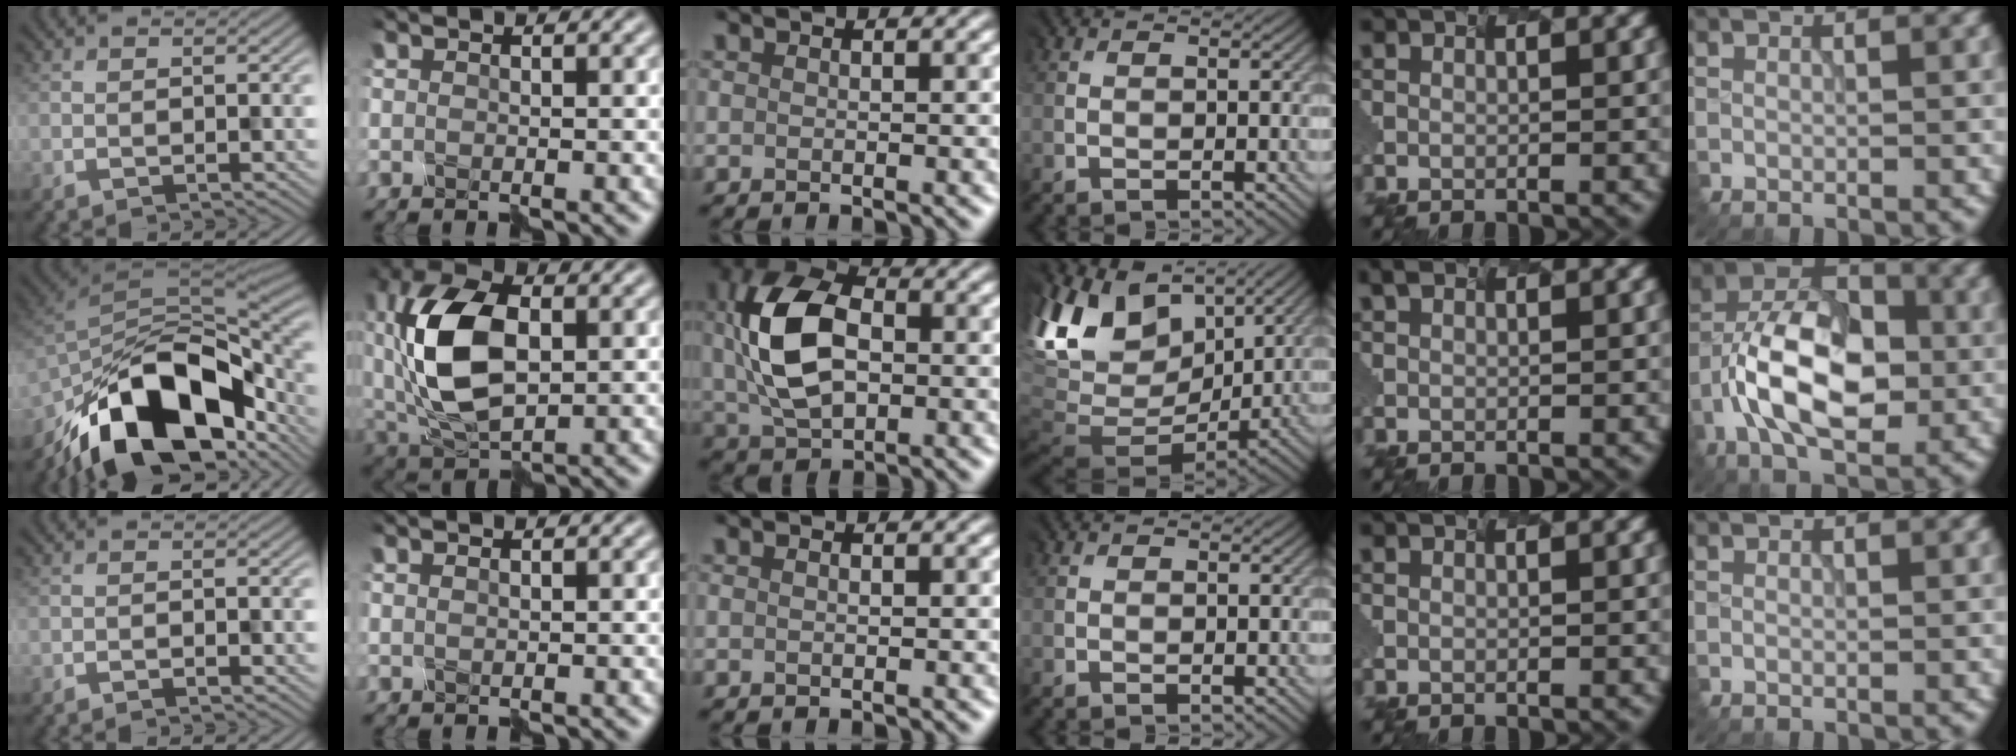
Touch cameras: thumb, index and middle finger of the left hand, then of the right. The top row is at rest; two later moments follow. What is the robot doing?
{"motion": "disassemble", "object": "markers"}